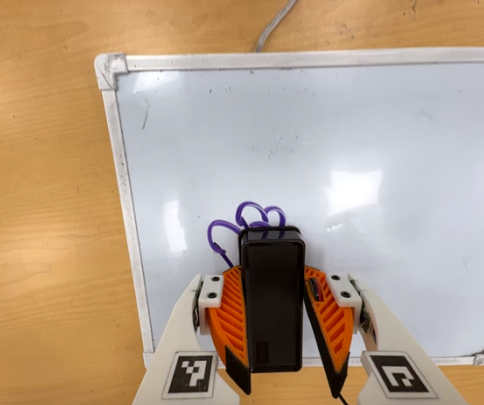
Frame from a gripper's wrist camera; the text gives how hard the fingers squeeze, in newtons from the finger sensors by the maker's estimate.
{"total": 12.4, "left": 14.5, "right": 10.2}